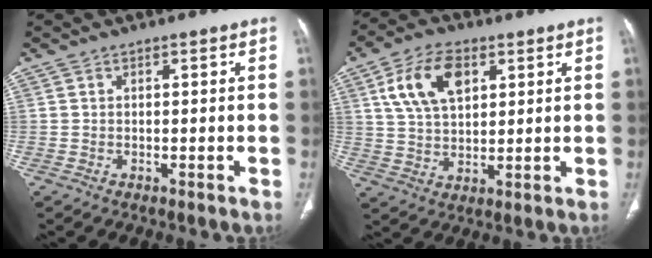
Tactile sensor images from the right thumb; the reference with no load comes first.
{"total": 11.6, "force": [4.4, 6.7, 8.3], "torque": [-0.144, -0.006, 0.085]}